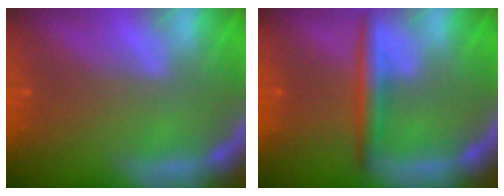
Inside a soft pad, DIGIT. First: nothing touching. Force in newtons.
{"total": 3.0}